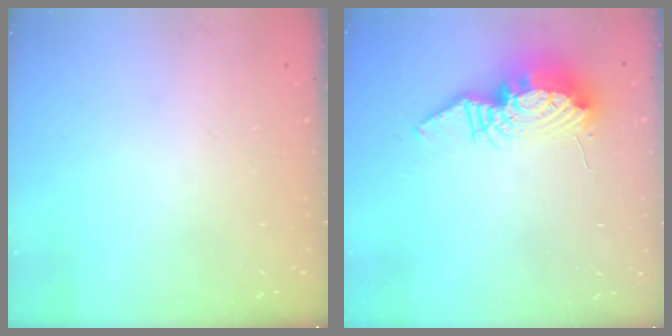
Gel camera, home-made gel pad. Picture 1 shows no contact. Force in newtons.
{"total": 11.8, "press": 11.8, "slide": 1.1}